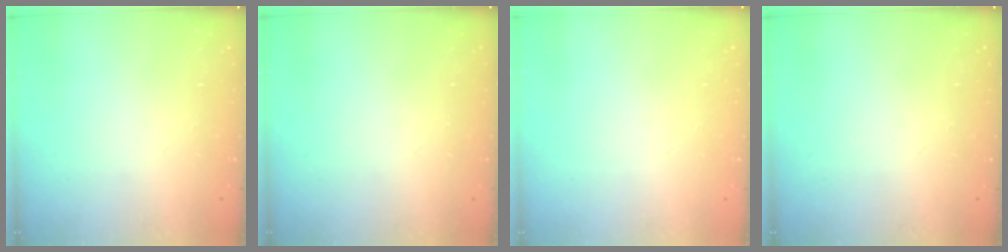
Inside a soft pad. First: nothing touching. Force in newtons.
{"total": 0.0}
{"total": 0.0}
{"total": 0.0}